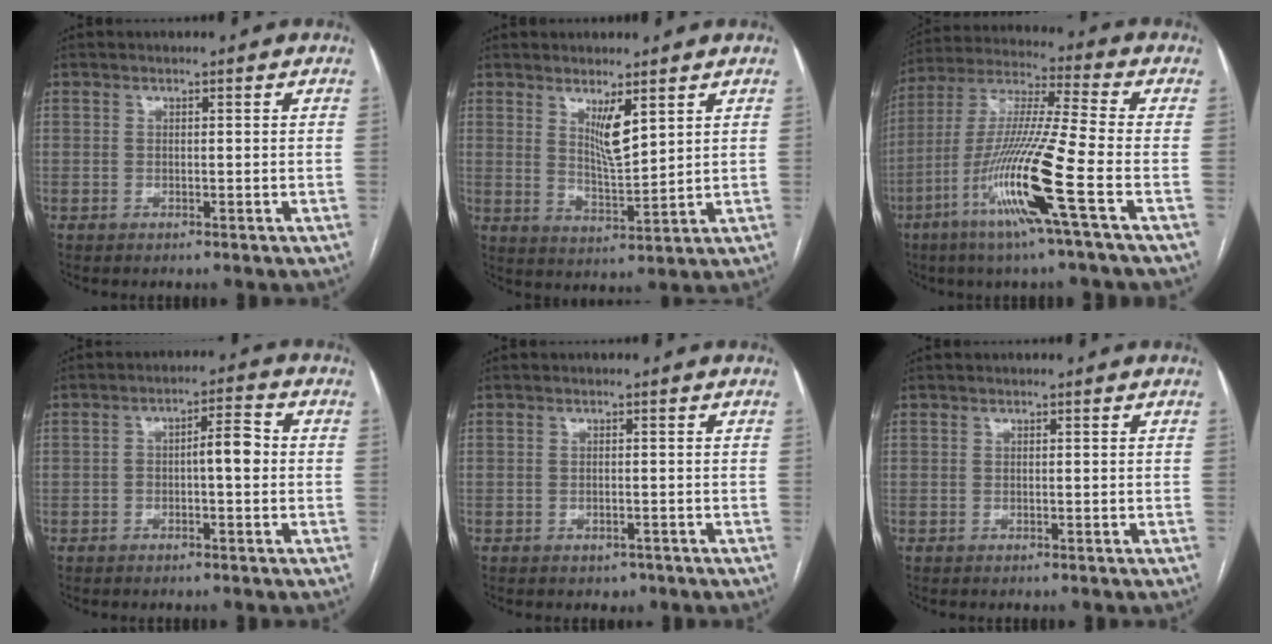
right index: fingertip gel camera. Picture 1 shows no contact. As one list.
[{"total": 5.5, "force": [2.9, 0.8, 4.6], "torque": [-0.085, -0.016, 0.059]}, {"total": 16.5, "force": [-6.7, -1.4, 15.0], "torque": [-0.307, -0.020, -0.132]}, {"total": 4.6, "force": [-0.6, 1.0, 4.4], "torque": [-0.068, 0.022, -0.009]}, {"total": 1.6, "force": [-1.1, 1.1, 0.6], "torque": [-0.010, 0.001, -0.007]}, {"total": 0.0}]